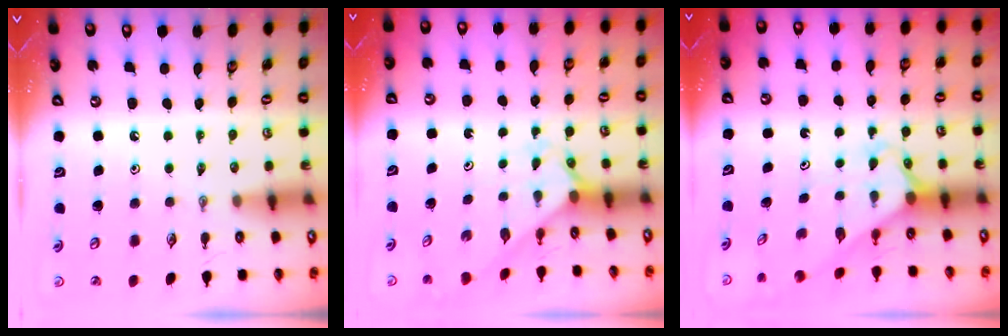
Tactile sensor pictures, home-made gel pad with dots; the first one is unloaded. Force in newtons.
{"total": 2.1, "press": 2.1, "slide": 0.3}
{"total": 2.4, "press": 2.4, "slide": 0.2}